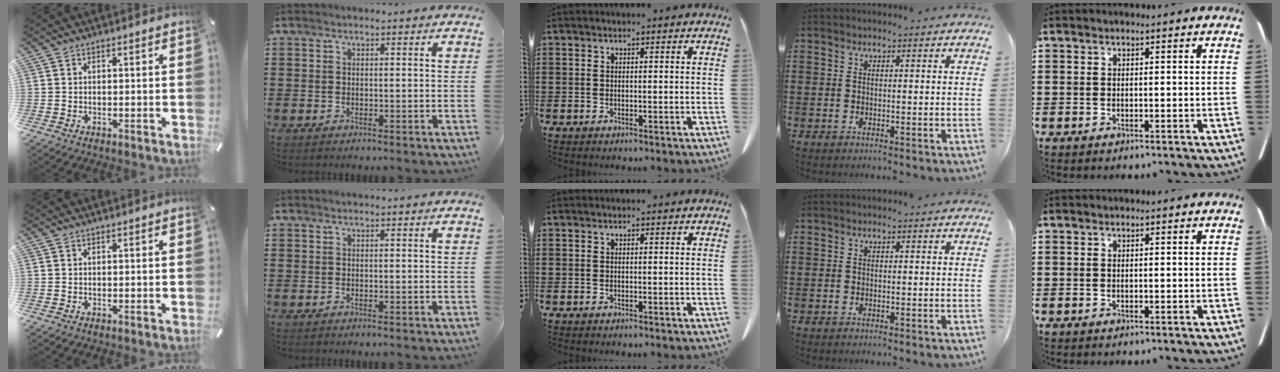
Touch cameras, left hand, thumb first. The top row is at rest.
{}